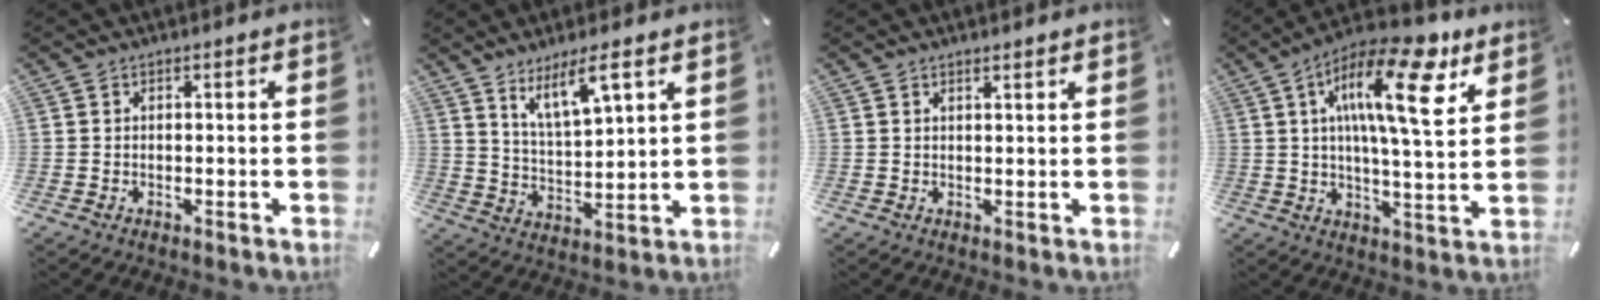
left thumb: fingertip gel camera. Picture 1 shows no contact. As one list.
[{"total": 9.2, "force": [6.8, 2.4, 5.8], "torque": [-0.115, -0.028, 0.122]}, {"total": 1.0, "force": [1.0, -0.1, 0.3], "torque": [-0.007, -0.003, 0.018]}, {"total": 19.4, "force": [8.4, 6.6, 16.2], "torque": [-0.258, -0.027, 0.131]}]